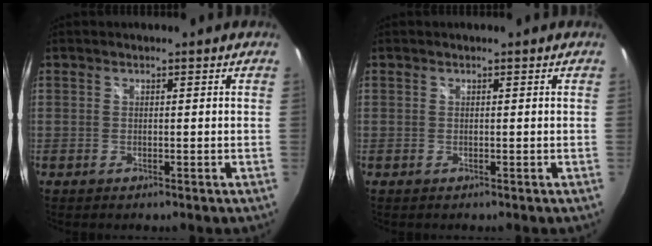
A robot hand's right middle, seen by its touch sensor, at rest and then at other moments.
{"total": 0.0}